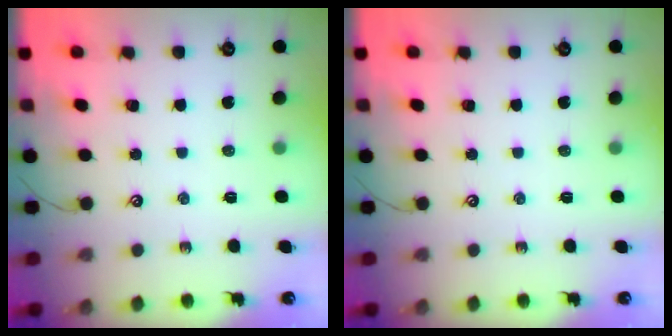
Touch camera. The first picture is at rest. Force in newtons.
{"total": 0.0}